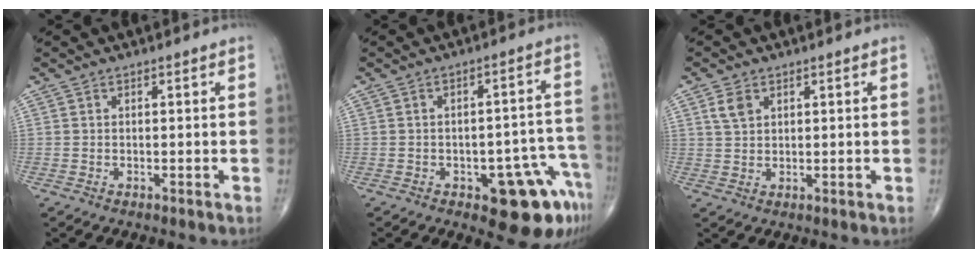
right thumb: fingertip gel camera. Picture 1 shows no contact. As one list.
[{"total": 12.2, "force": [-6.0, 5.1, 9.3], "torque": [-0.068, 0.045, -0.067]}, {"total": 3.3, "force": [1.6, 2.2, 1.9], "torque": [-0.033, -0.001, 0.034]}]